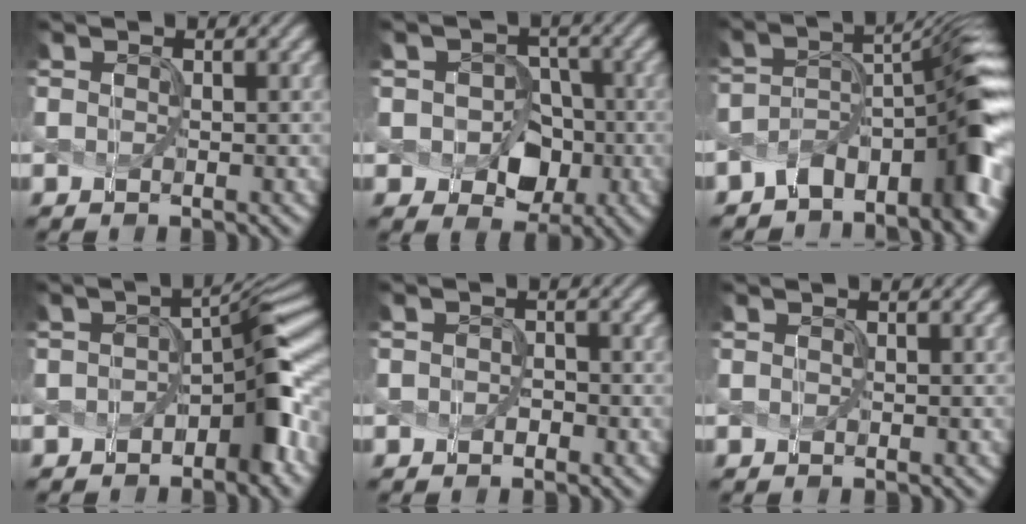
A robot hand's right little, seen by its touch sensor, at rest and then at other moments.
{"total": 5.6, "force": [-1.1, 4.4, 3.2], "torque": [-0.039, -0.006, -0.024]}
{"total": 9.7, "force": [-4.8, 3.6, 7.6], "torque": [-0.104, 0.003, -0.088]}
{"total": 6.7, "force": [-1.8, 2.9, 5.8], "torque": [-0.063, 0.014, -0.040]}
{"total": 1.1, "force": [-0.4, 0.8, 0.7], "torque": [-0.013, 0.000, -0.008]}
{"total": 0.0}